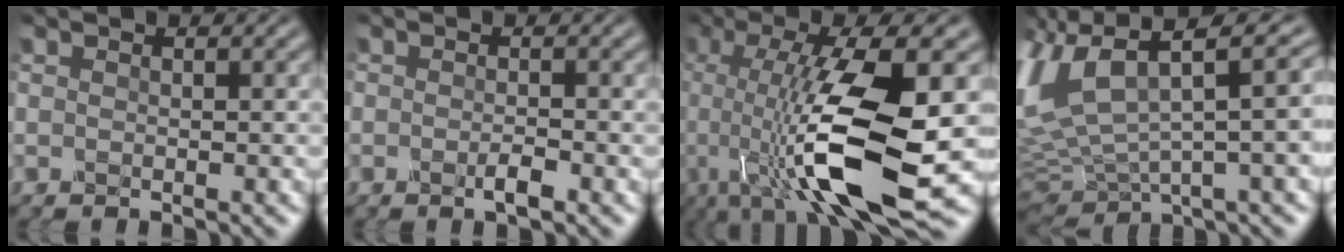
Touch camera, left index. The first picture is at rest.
{"total": 1.3, "force": [-0.6, 0.5, 1.0], "torque": [-0.018, 0.001, -0.012]}
{"total": 13.7, "force": [-2.2, 4.0, 12.9], "torque": [-0.229, -0.012, -0.034]}
{"total": 13.1, "force": [4.7, 6.6, 10.3], "torque": [-0.246, 0.013, 0.101]}